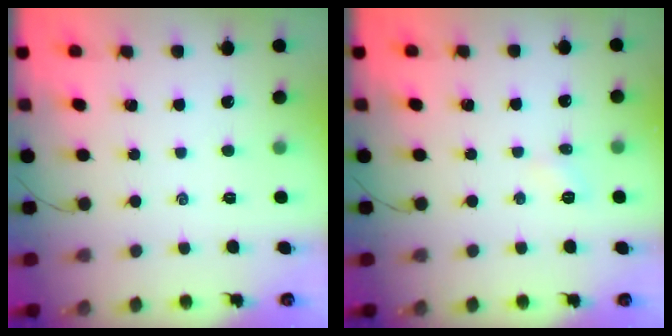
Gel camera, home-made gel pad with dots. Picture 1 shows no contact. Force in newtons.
{"total": 4.2, "press": 4.0, "slide": 1.3}